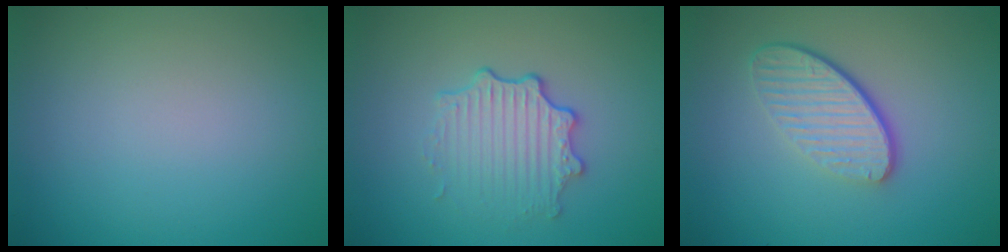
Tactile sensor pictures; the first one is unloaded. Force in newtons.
{"total": 3.5, "press": 2.7, "slide": 2.2}
{"total": 4.4, "press": 3.0, "slide": 3.2}